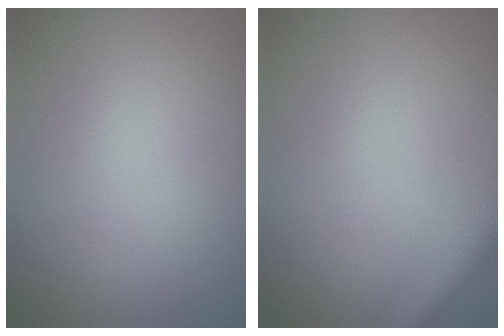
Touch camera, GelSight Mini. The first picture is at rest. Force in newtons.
{"total": 5.4, "press": 5.4, "slide": 0.5}